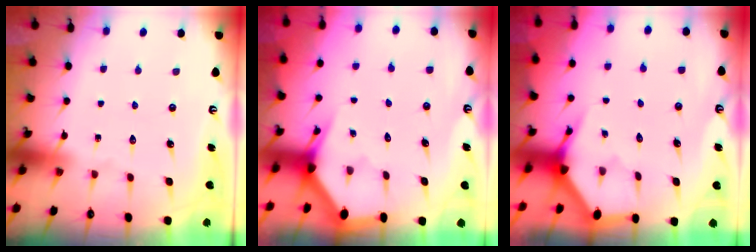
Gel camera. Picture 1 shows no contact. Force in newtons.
{"total": 2.7, "press": 2.7, "slide": 0.1}
{"total": 3.4, "press": 3.4, "slide": 0.2}